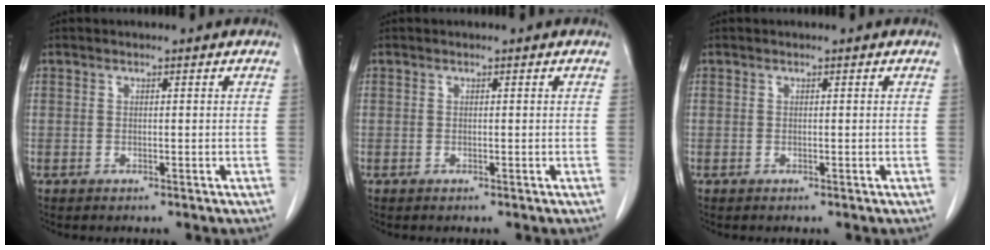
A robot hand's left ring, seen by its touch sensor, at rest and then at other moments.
{"total": 0.0}
{"total": 0.0}